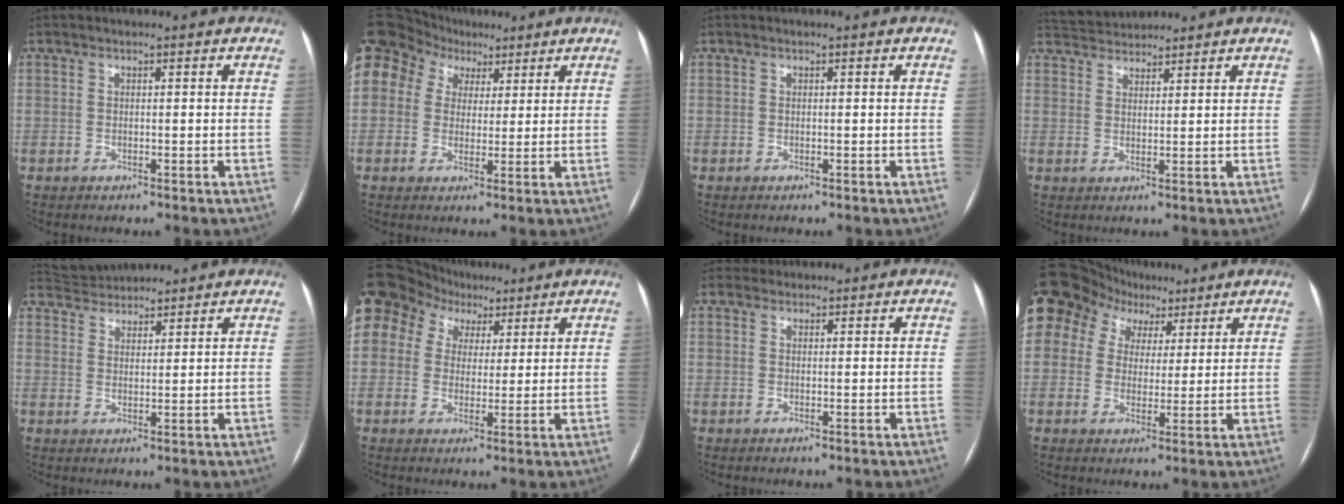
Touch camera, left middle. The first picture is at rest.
{"total": 23.4, "force": [10.8, 18.2, 9.9], "torque": [-0.335, 0.111, 0.209]}
{"total": 0.0}
{"total": 4.9, "force": [4.8, 0.9, 0.4], "torque": [-0.012, 0.031, 0.087]}
{"total": 6.5, "force": [6.3, 1.4, 1.0], "torque": [-0.022, 0.032, 0.108]}
{"total": 23.0, "force": [11.7, 17.6, 9.2], "torque": [-0.309, 0.098, 0.224]}
{"total": 1.6, "force": [1.4, 0.6, -0.4], "torque": [0.007, 0.014, 0.021]}
{"total": 18.5, "force": [10.2, 13.9, 6.8], "torque": [-0.210, 0.077, 0.190]}